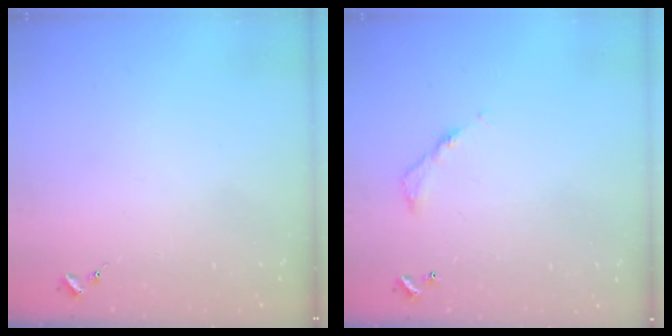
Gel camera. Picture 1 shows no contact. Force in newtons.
{"total": 4.9, "press": 4.9, "slide": 0.4}